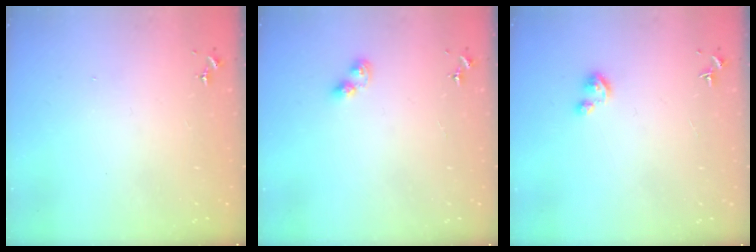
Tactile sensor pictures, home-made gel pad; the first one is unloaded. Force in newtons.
{"total": 4.2, "press": 4.2, "slide": 0.5}
{"total": 2.8, "press": 2.8, "slide": 0.2}